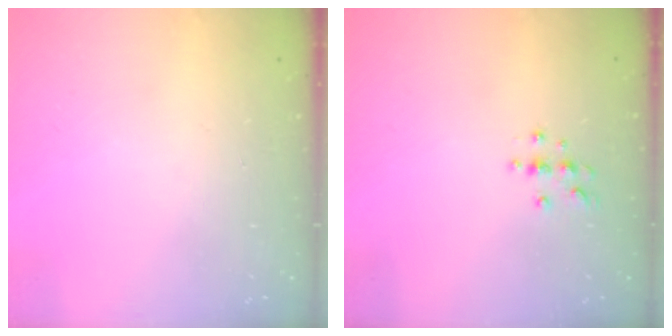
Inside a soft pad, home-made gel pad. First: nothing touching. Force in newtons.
{"total": 4.2, "press": 4.2, "slide": 0.5}